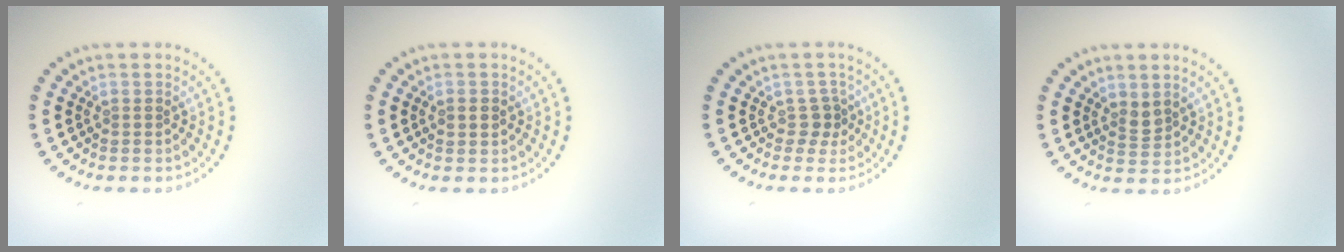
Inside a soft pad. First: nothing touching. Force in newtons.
{"total": 1.7, "press": 1.7, "slide": 0.1}
{"total": 1.5, "press": 1.0, "slide": 1.1}
{"total": 1.4, "press": 1.1, "slide": 0.9}